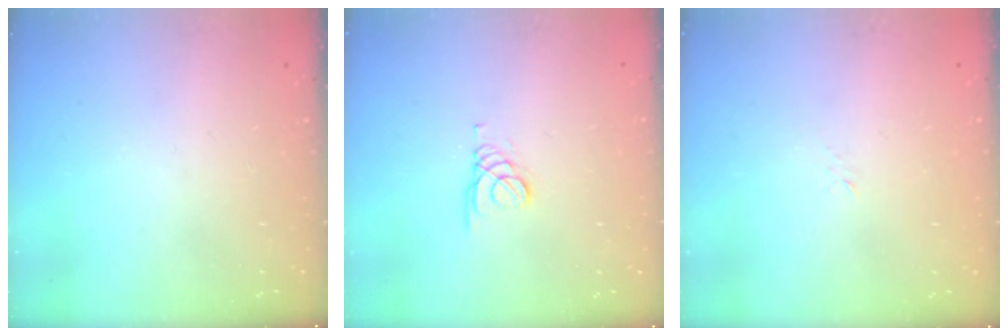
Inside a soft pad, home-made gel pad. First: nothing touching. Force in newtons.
{"total": 1.6, "press": 1.5, "slide": 0.2}
{"total": 3.4, "press": 3.4, "slide": 0.5}